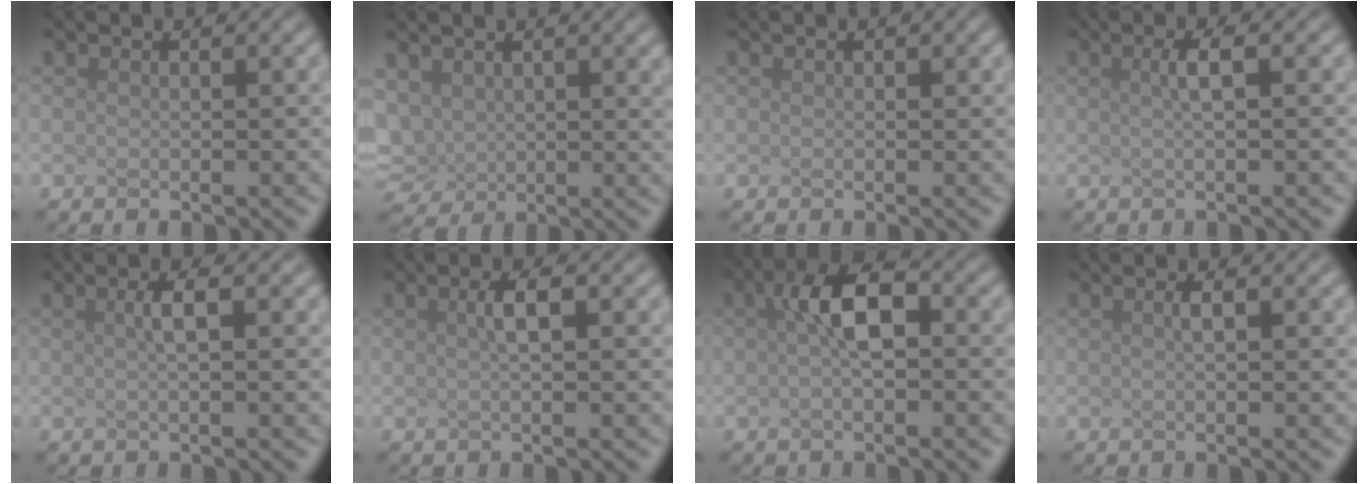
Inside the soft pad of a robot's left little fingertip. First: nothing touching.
{"total": 2.3, "force": [0.8, 1.6, 1.4], "torque": [-0.086, -0.010, 0.065]}
{"total": 0.0}
{"total": 1.5, "force": [-1.0, -0.6, 0.9], "torque": [-0.040, -0.002, 0.016]}
{"total": 1.5, "force": [-1.1, -0.6, 0.7], "torque": [-0.038, -0.002, 0.014]}
{"total": 1.4, "force": [-1.0, -0.6, 0.8], "torque": [-0.038, -0.001, 0.017]}
{"total": 2.8, "force": [-0.9, 0.1, 2.6], "torque": [-0.078, 0.005, 0.017]}
{"total": 1.3, "force": [-1.1, -0.7, 0.0], "torque": [-0.025, -0.004, 0.013]}